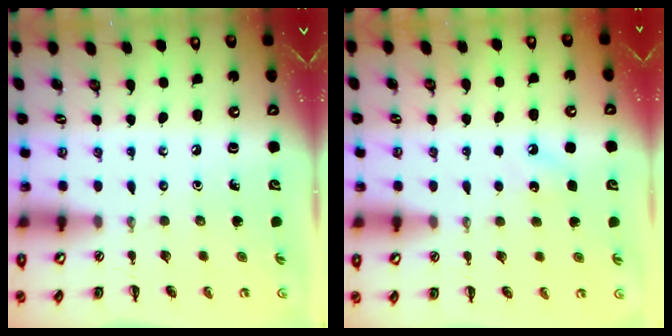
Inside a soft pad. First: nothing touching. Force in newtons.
{"total": 4.9, "press": 4.7, "slide": 1.4}